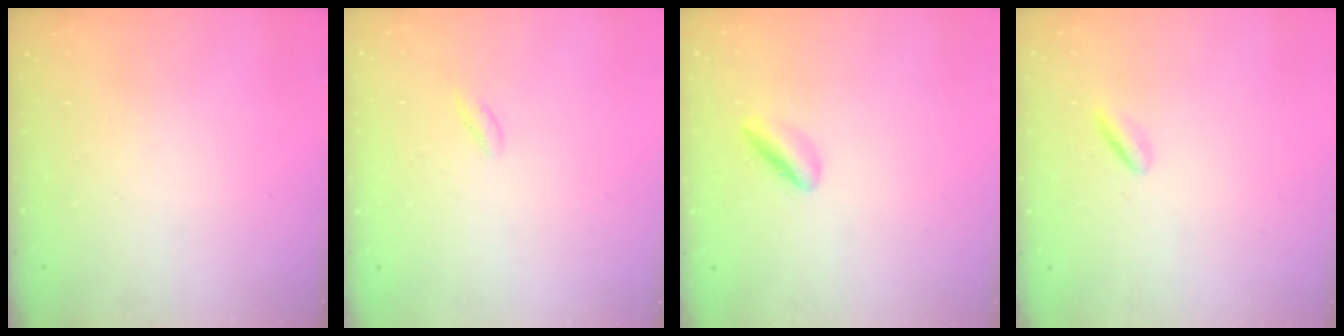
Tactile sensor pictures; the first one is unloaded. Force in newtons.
{"total": 0.6, "press": 0.3, "slide": 0.5}
{"total": 2.6, "press": 2.6, "slide": 0.4}
{"total": 1.0, "press": 0.7, "slide": 0.7}